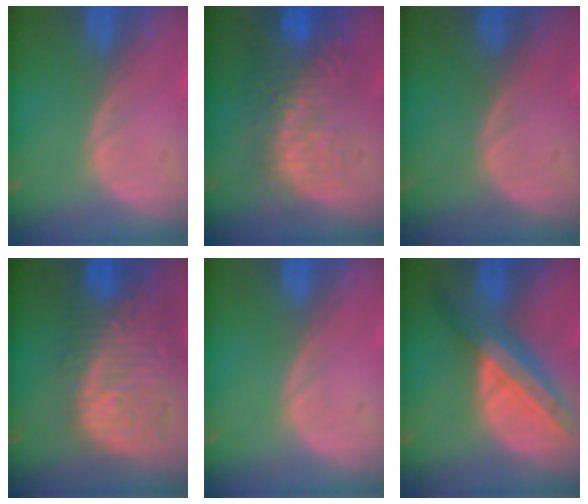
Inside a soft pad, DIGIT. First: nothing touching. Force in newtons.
{"total": 10.8, "press": 9.7, "slide": 4.9}
{"total": 0.0}
{"total": 12.7, "press": 11.0, "slide": 6.3}
{"total": 0.0}
{"total": 8.4, "press": 7.5, "slide": 3.8}